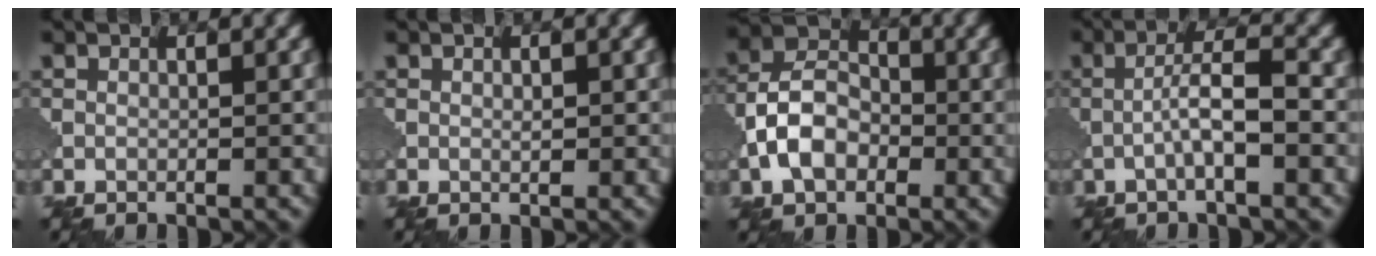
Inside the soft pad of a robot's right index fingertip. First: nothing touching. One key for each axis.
{"total": 0.8, "fx": 0.0, "fy": 0.4, "fz": 0.7, "tx": -0.012, "ty": -0.001, "tz": 0.001}
{"total": 5.8, "fx": -1.7, "fy": 4.0, "fz": 3.8, "tx": -0.073, "ty": 0.010, "tz": -0.040}
{"total": 3.9, "fx": -1.0, "fy": 0.6, "fz": 3.7, "tx": -0.066, "ty": 0.012, "tz": -0.026}